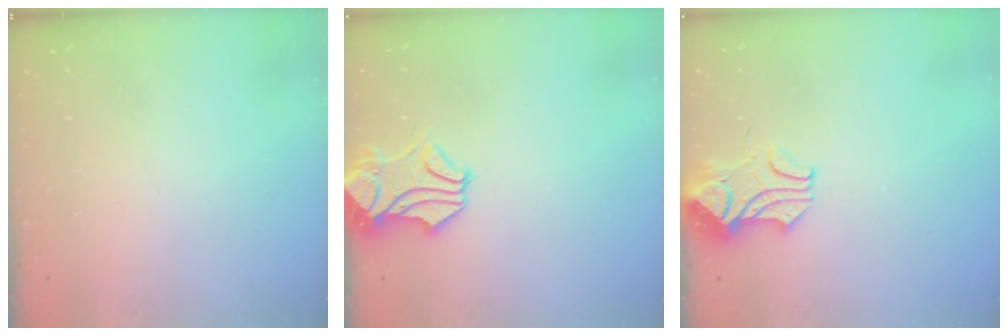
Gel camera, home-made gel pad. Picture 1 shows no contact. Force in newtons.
{"total": 1.8, "press": 1.2, "slide": 1.2}
{"total": 2.5, "press": 2.3, "slide": 1.0}